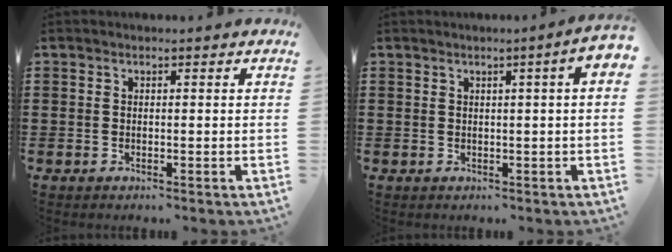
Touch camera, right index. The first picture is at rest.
{"total": 2.2, "force": [0.3, -0.2, 2.2], "torque": [-0.037, -0.003, 0.005]}